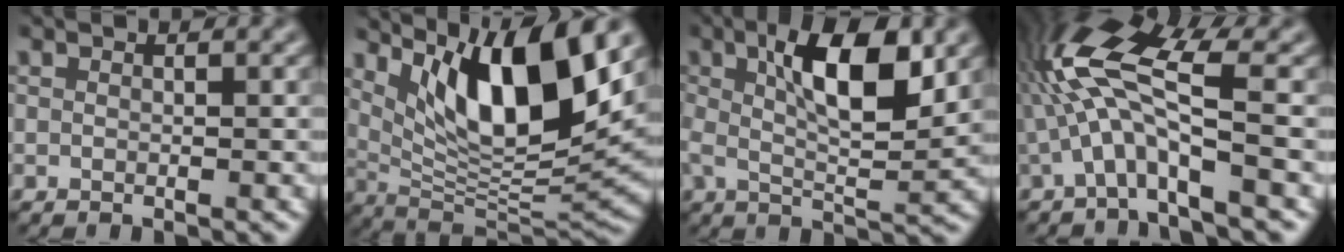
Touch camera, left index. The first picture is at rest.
{"total": 10.9, "force": [4.9, 3.0, 9.3], "torque": [-0.141, -0.012, 0.097]}
{"total": 8.0, "force": [2.3, 2.6, 7.3], "torque": [-0.119, 0.008, 0.037]}
{"total": 7.8, "force": [-0.8, 2.1, 7.4], "torque": [-0.165, 0.034, -0.025]}